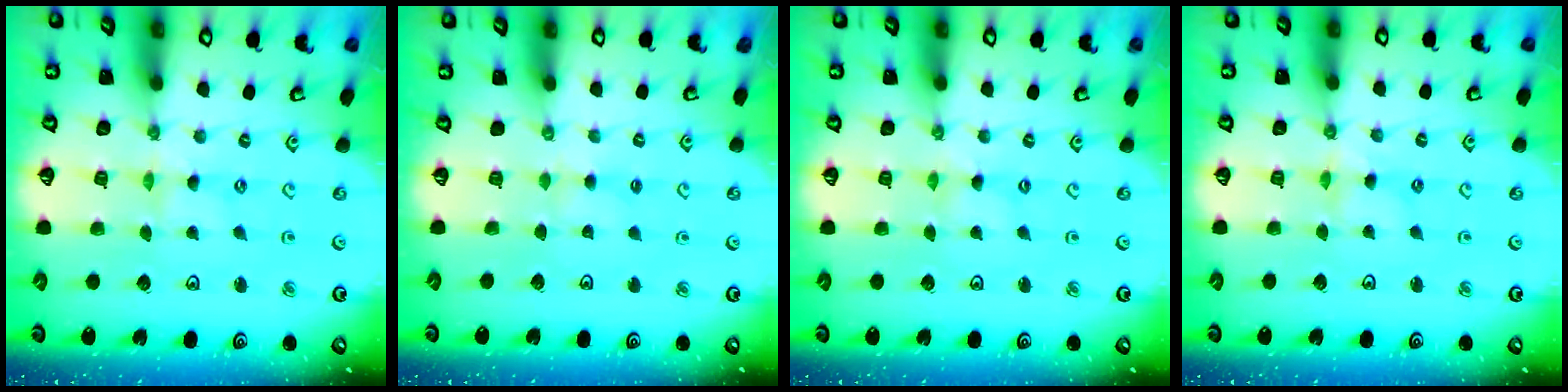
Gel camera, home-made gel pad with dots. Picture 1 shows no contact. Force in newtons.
{"total": 2.8, "press": 2.8, "slide": 0.3}
{"total": 0.0}
{"total": 2.6, "press": 2.6, "slide": 0.4}